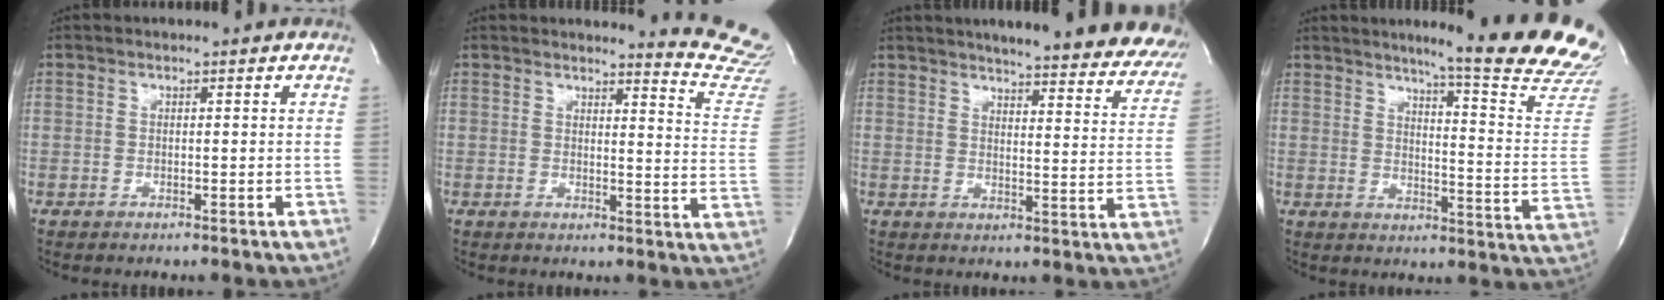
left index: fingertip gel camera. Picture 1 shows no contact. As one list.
[{"total": 11.1, "force": [11.0, -0.7, 0.7], "torque": [0.006, -0.132, 0.090]}, {"total": 27.2, "force": [24.3, 4.3, 11.3], "torque": [-0.155, -0.065, 0.275]}, {"total": 20.6, "force": [17.5, -0.4, 10.9], "torque": [-0.136, -0.103, 0.202]}]